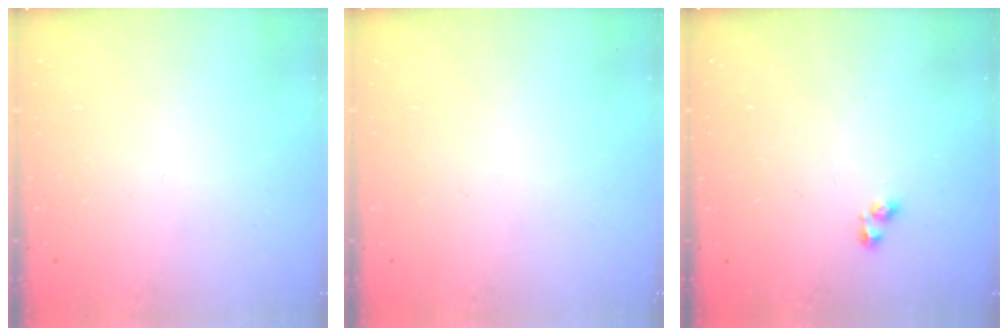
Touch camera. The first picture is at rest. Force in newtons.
{"total": 0.0}
{"total": 2.9, "press": 2.9, "slide": 0.6}